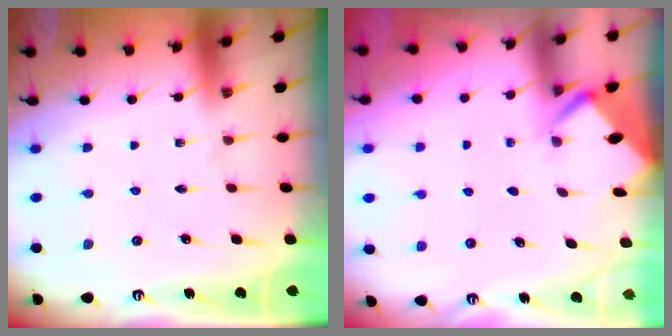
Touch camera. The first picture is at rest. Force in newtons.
{"total": 2.8, "press": 2.8, "slide": 0.2}